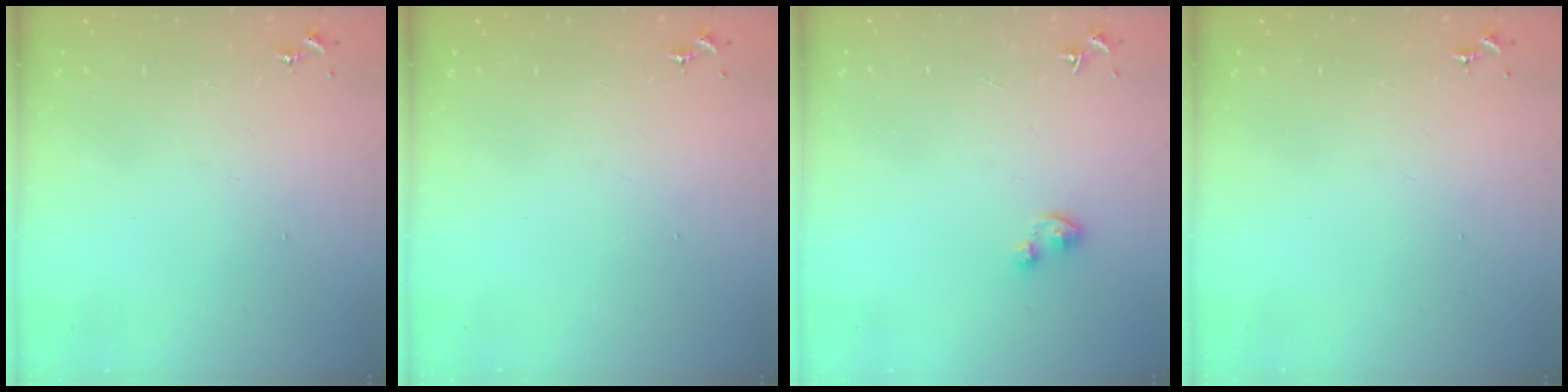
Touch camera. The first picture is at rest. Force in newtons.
{"total": 0.0}
{"total": 2.9, "press": 2.9, "slide": 0.1}
{"total": 0.0}